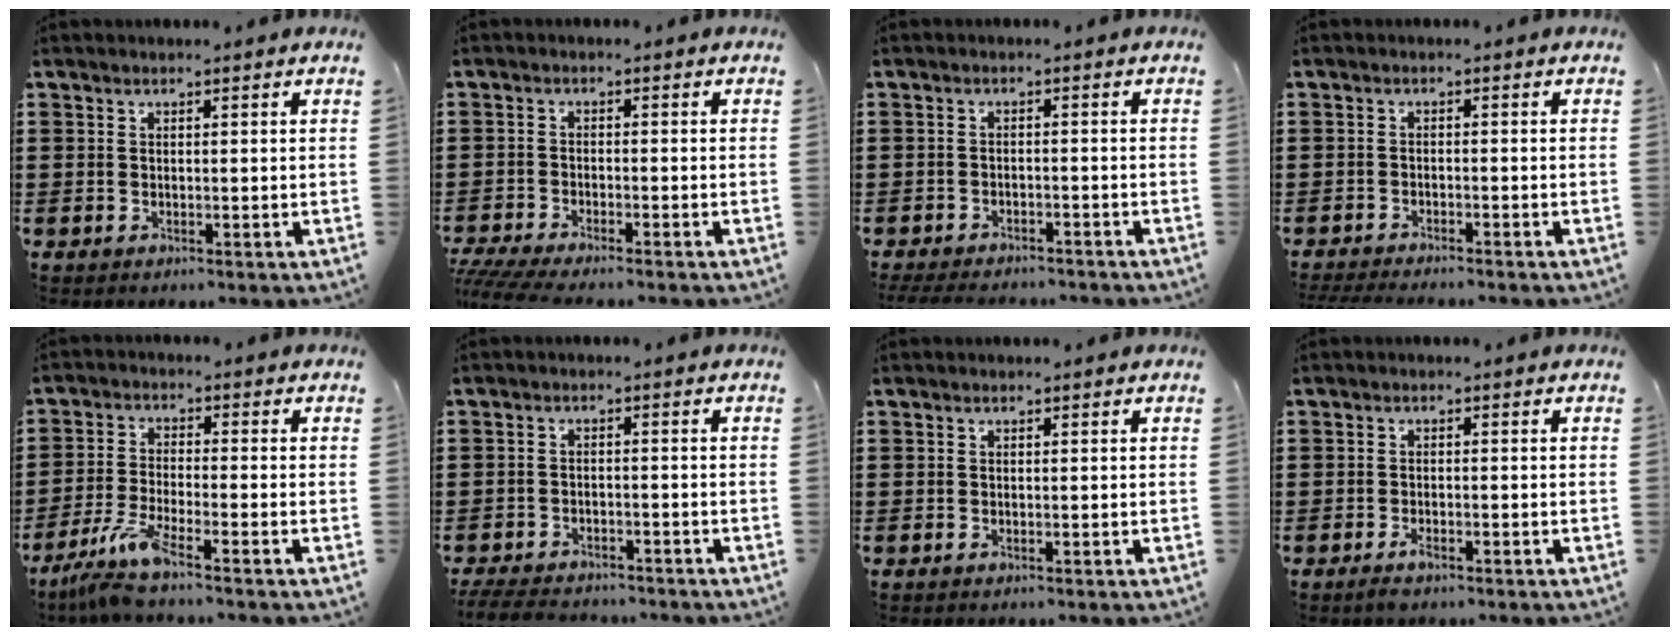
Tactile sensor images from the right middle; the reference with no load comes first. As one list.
[{"total": 2.9, "force": [-2.7, 0.1, 1.2], "torque": [-0.034, -0.009, -0.058]}, {"total": 2.7, "force": [-2.7, 0.4, 0.3], "torque": [-0.009, 0.000, -0.057]}, {"total": 2.0, "force": [-2.0, 0.0, 0.4], "torque": [-0.008, -0.001, -0.040]}, {"total": 6.2, "force": [-4.8, 0.1, 3.9], "torque": [-0.098, -0.023, -0.095]}, {"total": 3.8, "force": [-3.7, 0.7, 0.4], "torque": [-0.015, 0.003, -0.080]}, {"total": 0.0}, {"total": 1.8, "force": [-1.2, 0.6, 1.3], "torque": [-0.031, -0.005, -0.024]}]